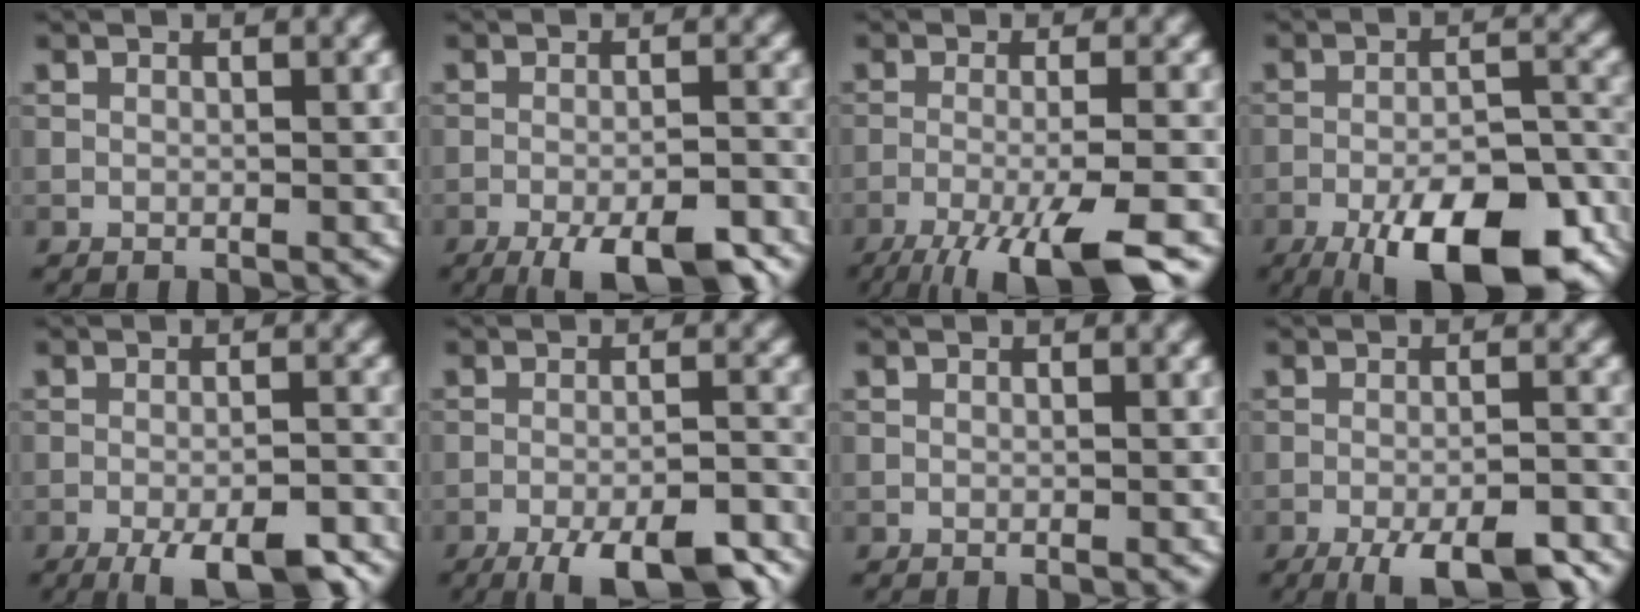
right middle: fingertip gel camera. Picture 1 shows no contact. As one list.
[{"total": 8.1, "force": [-5.5, 2.2, 5.5], "torque": [-0.085, -0.019, -0.077]}, {"total": 8.7, "force": [-5.6, 1.5, 6.5], "torque": [-0.099, -0.006, -0.099]}, {"total": 13.9, "force": [-8.6, 4.8, 9.8], "torque": [-0.162, -0.023, -0.126]}, {"total": 7.8, "force": [-5.1, 2.2, 5.4], "torque": [-0.085, -0.020, -0.071]}, {"total": 9.5, "force": [-6.9, 2.5, 5.9], "torque": [-0.092, -0.019, -0.098]}, {"total": 0.0}, {"total": 8.2, "force": [-5.6, 2.2, 5.5], "torque": [-0.085, -0.018, -0.079]}]